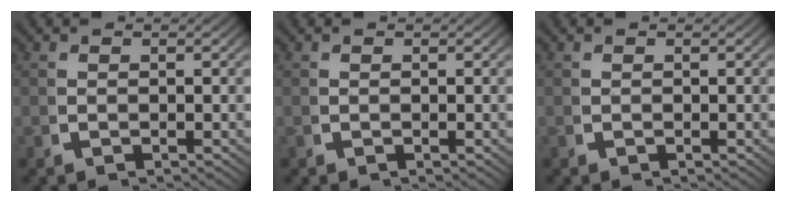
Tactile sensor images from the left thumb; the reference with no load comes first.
{"total": 0.0}
{"total": 0.0}